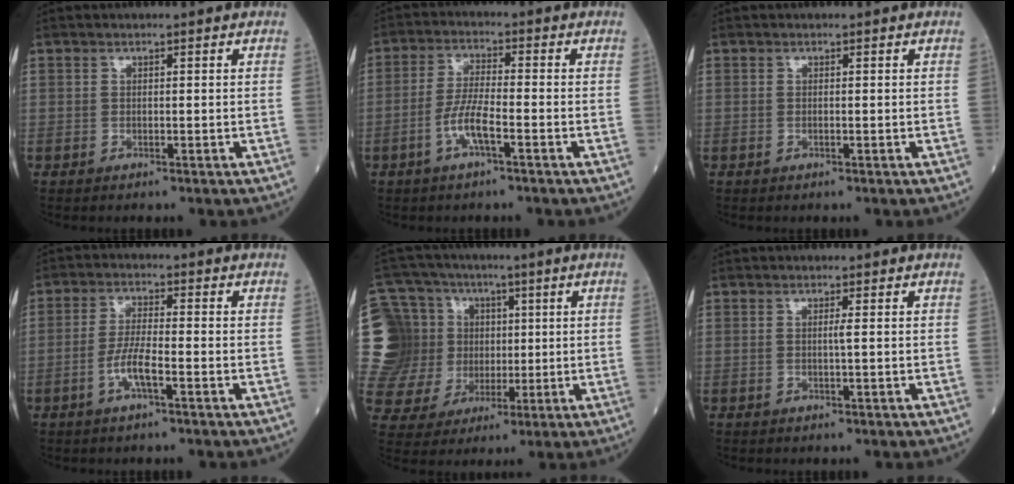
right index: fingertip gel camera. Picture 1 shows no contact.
{"total": 5.2, "force": [-2.3, 0.6, 4.6], "torque": [-0.097, 0.003, -0.047]}
{"total": 0.0}
{"total": 4.4, "force": [-2.0, 0.4, 3.9], "torque": [-0.080, 0.000, -0.041]}
{"total": 20.0, "force": [3.1, 18.0, 8.0], "torque": [-0.216, 0.068, 0.077]}
{"total": 0.7, "force": [0.0, -0.3, 0.6], "torque": [-0.009, -0.002, -0.002]}